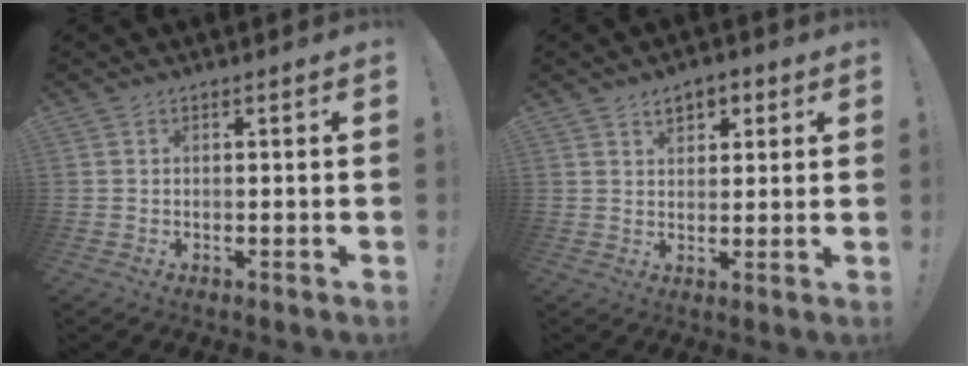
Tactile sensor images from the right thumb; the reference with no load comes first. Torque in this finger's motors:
{"motor_torque": [-0.01, 0.02, 0.01, 0.02, 0.00]}